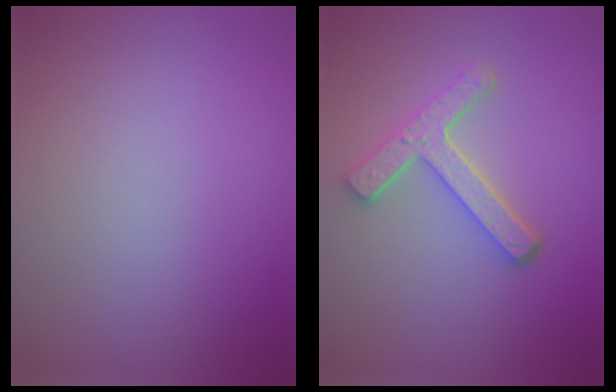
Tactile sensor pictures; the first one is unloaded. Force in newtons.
{"total": 4.3, "press": 3.3, "slide": 2.7}